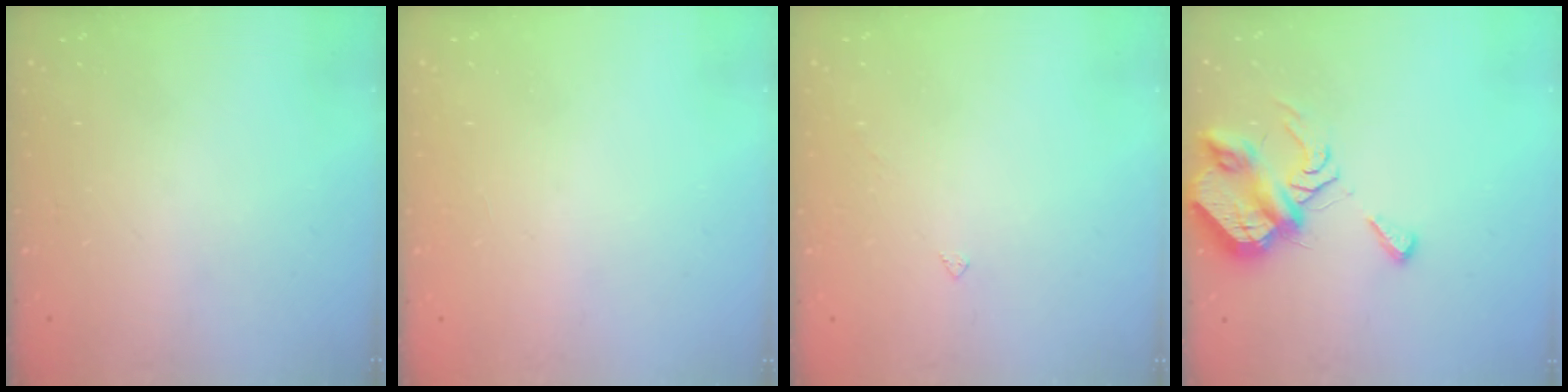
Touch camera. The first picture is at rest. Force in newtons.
{"total": 1.7, "press": 1.6, "slide": 0.2}
{"total": 2.3, "press": 2.3, "slide": 0.5}
{"total": 8.0, "press": 8.0, "slide": 0.3}